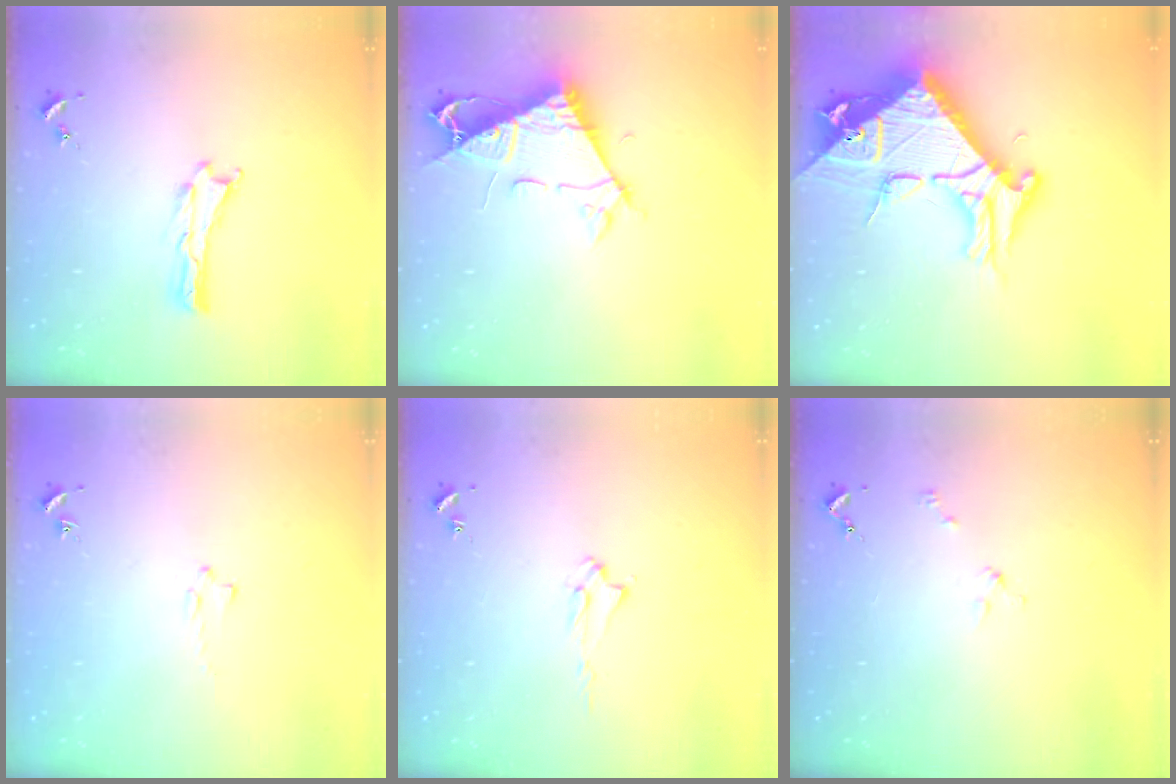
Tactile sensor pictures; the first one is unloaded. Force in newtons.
{"total": 7.7, "press": 7.6, "slide": 1.1}
{"total": 13.0, "press": 12.9, "slide": 1.4}
{"total": 0.8, "press": 0.7, "slide": 0.2}
{"total": 1.9, "press": 1.8, "slide": 0.4}
{"total": 2.0, "press": 2.0, "slide": 0.2}